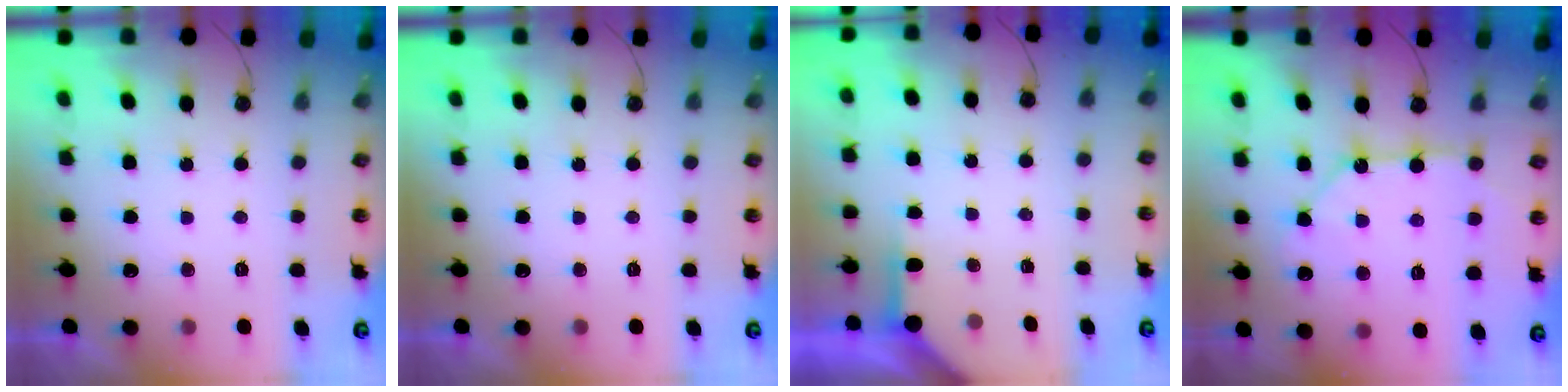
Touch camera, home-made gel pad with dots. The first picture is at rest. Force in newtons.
{"total": 0.0}
{"total": 3.9, "press": 3.9, "slide": 0.4}
{"total": 9.9, "press": 9.8, "slide": 0.9}